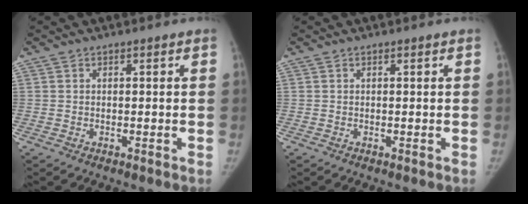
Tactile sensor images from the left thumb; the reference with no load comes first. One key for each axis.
{"total": 0.0}